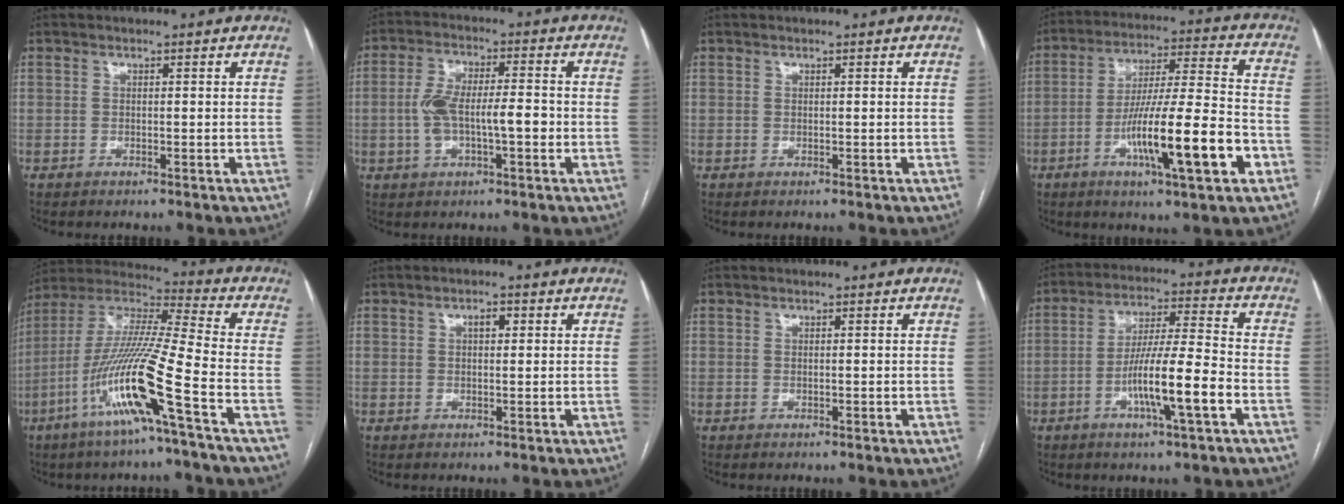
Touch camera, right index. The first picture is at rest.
{"total": 8.4, "force": [-1.4, 2.8, 7.8], "torque": [-0.154, 0.023, -0.023]}
{"total": 0.0}
{"total": 17.0, "force": [-6.3, 1.1, 15.7], "torque": [-0.269, -0.005, -0.102]}
{"total": 16.4, "force": [-7.2, -0.9, 14.8], "torque": [-0.302, -0.011, -0.143]}
{"total": 1.9, "force": [0.6, 0.8, 1.6], "torque": [-0.027, 0.006, 0.009]}
{"total": 0.0}
{"total": 11.3, "force": [-4.1, 0.2, 10.6], "torque": [-0.192, 0.001, -0.074]}